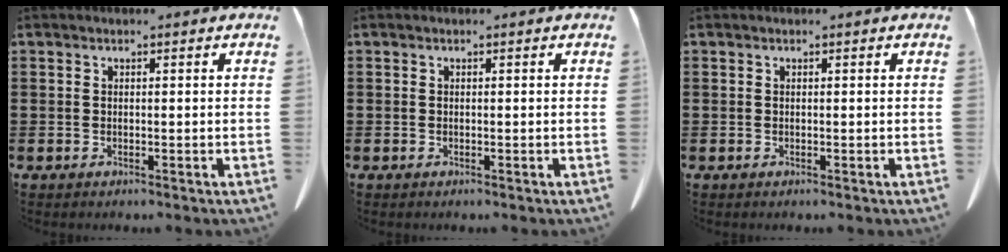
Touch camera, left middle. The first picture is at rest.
{"total": 0.0}
{"total": 0.0}